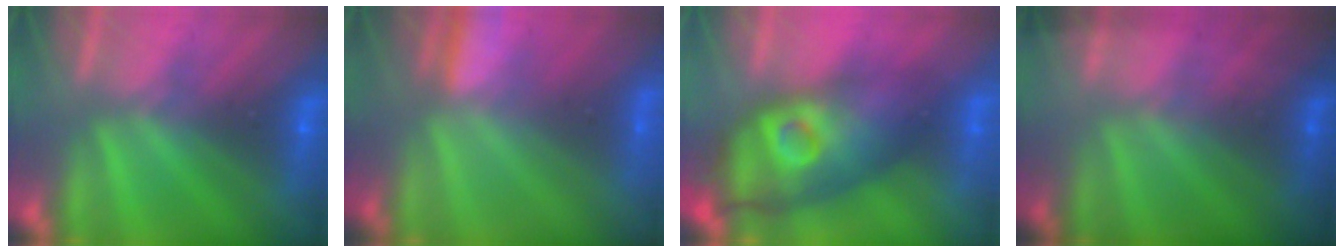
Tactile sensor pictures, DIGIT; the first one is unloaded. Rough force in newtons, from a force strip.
{"total": 2.9}
{"total": 3.9}
{"total": 1.9}